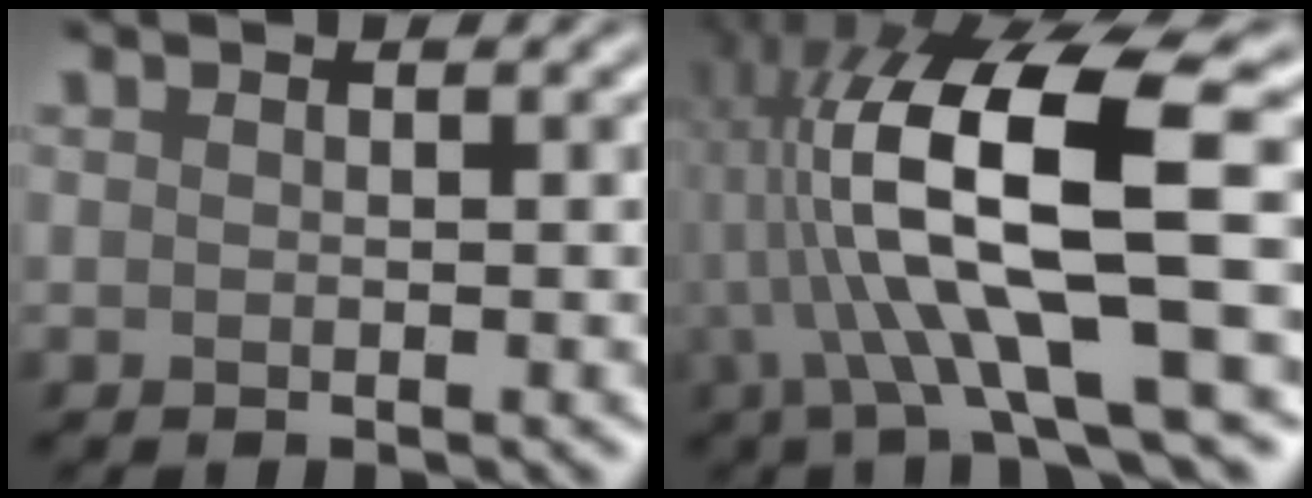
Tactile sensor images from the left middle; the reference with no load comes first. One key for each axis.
{"total": 11.4, "fx": -1.8, "fy": 1.2, "fz": 11.2, "tx": -0.234, "ty": -0.006, "tz": 0.014}